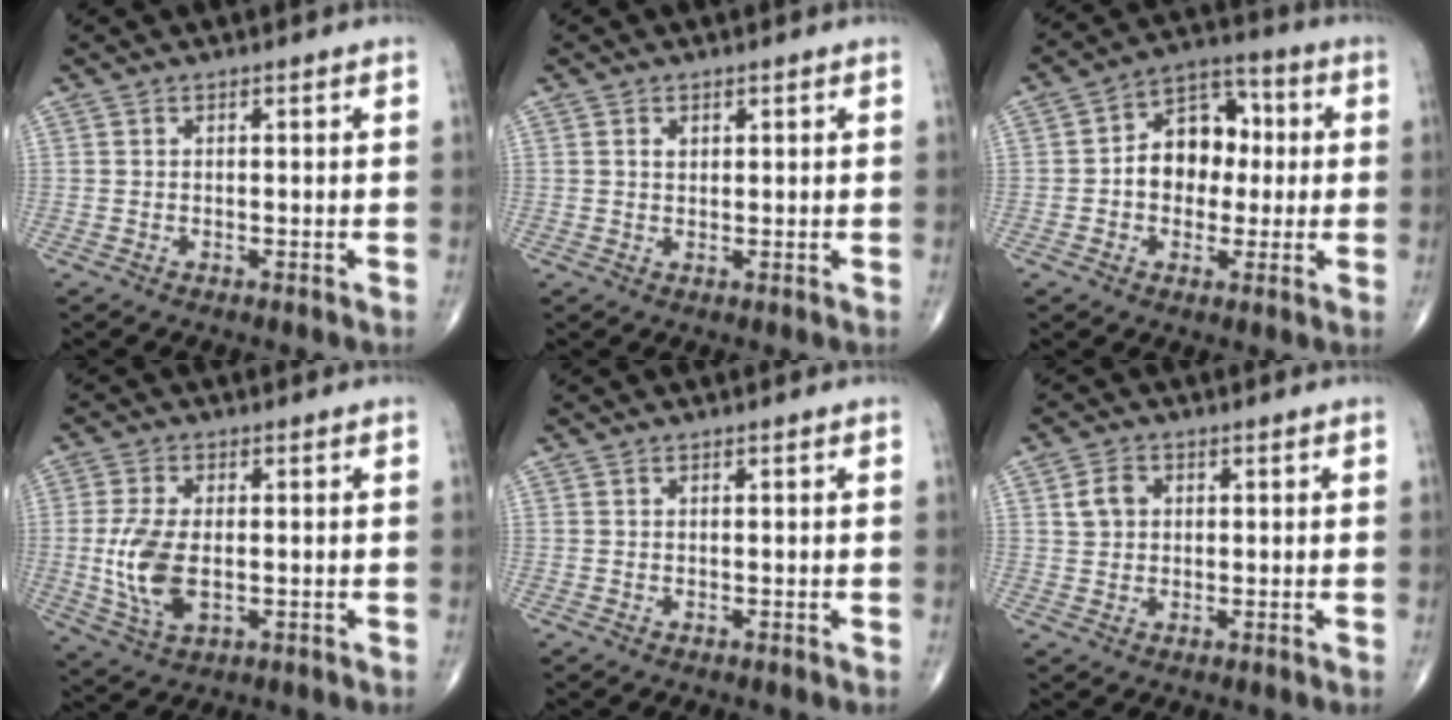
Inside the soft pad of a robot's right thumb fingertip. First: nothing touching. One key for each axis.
{"total": 1.4, "fx": 0.6, "fy": 0.9, "fz": 0.8, "tx": -0.007, "ty": -0.003, "tz": 0.011}
{"total": 11.8, "fx": 0.3, "fy": 8.7, "fz": 8.0, "tx": -0.076, "ty": 0.032, "tz": -0.003}
{"total": 9.5, "fx": -0.6, "fy": 5.1, "fz": 8.0, "tx": -0.173, "ty": -0.008, "tz": -0.006}
{"total": 0.0}
{"total": 3.7, "fx": 1.0, "fy": 3.0, "fz": 2.0, "tx": -0.027, "ty": 0.003, "tz": 0.018}